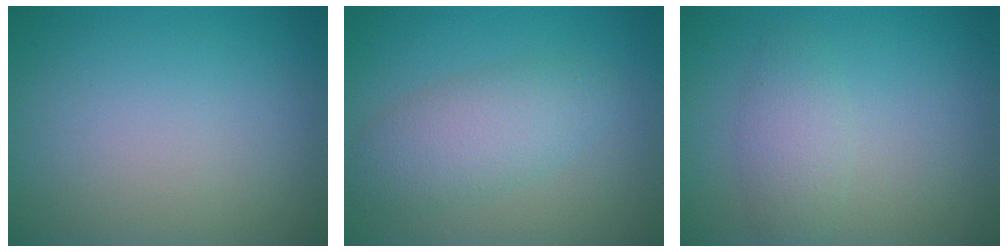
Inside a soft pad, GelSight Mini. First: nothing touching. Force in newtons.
{"total": 3.9, "press": 3.9, "slide": 0.2}
{"total": 2.4, "press": 2.4, "slide": 0.0}